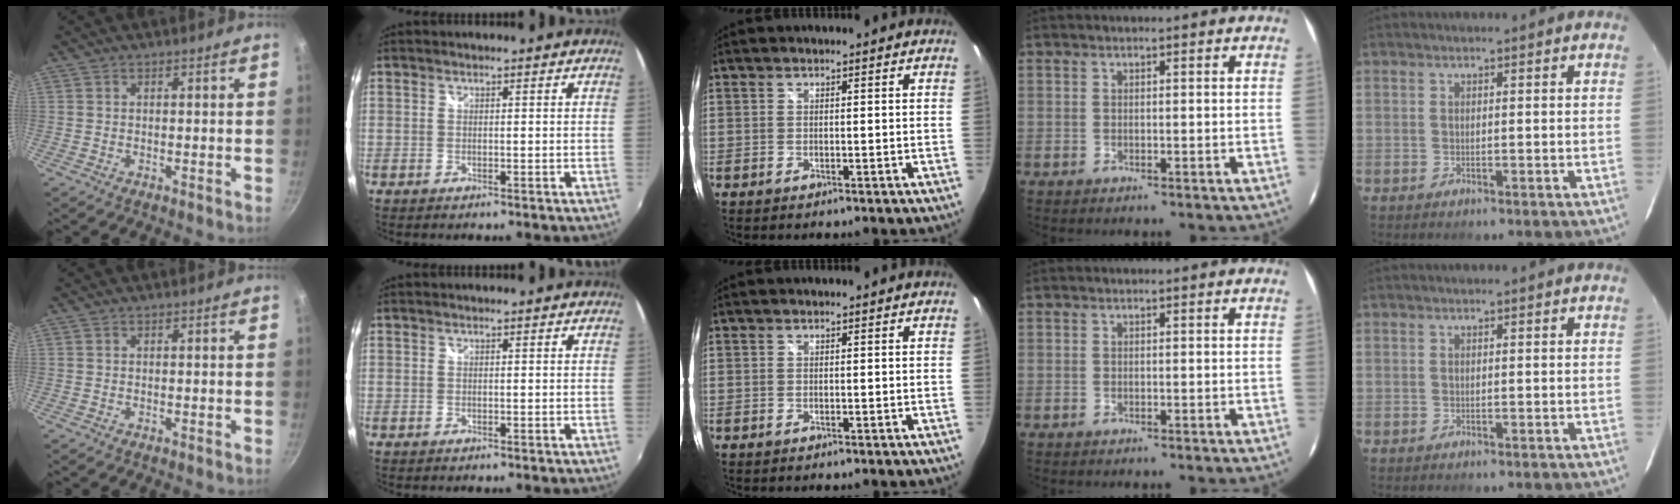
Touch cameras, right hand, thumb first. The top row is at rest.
{}